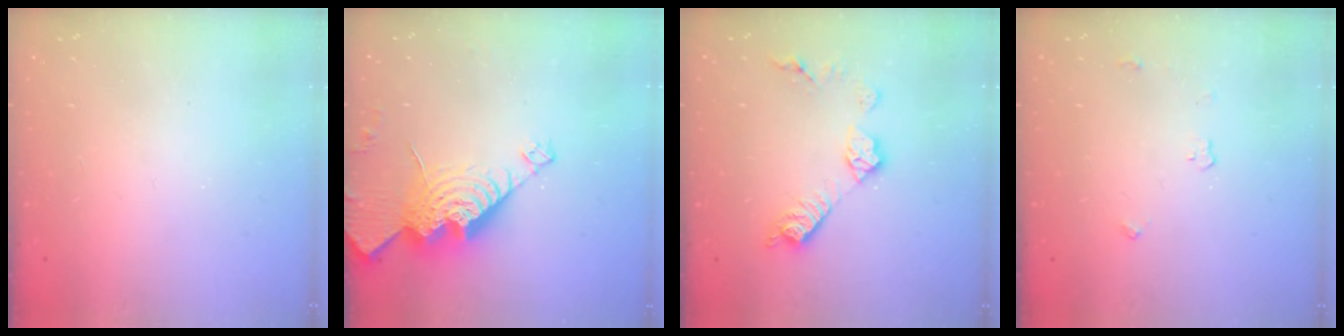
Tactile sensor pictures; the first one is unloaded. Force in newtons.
{"total": 24.0, "press": 23.9, "slide": 2.2}
{"total": 11.0, "press": 11.0, "slide": 0.6}
{"total": 3.3, "press": 3.2, "slide": 0.4}